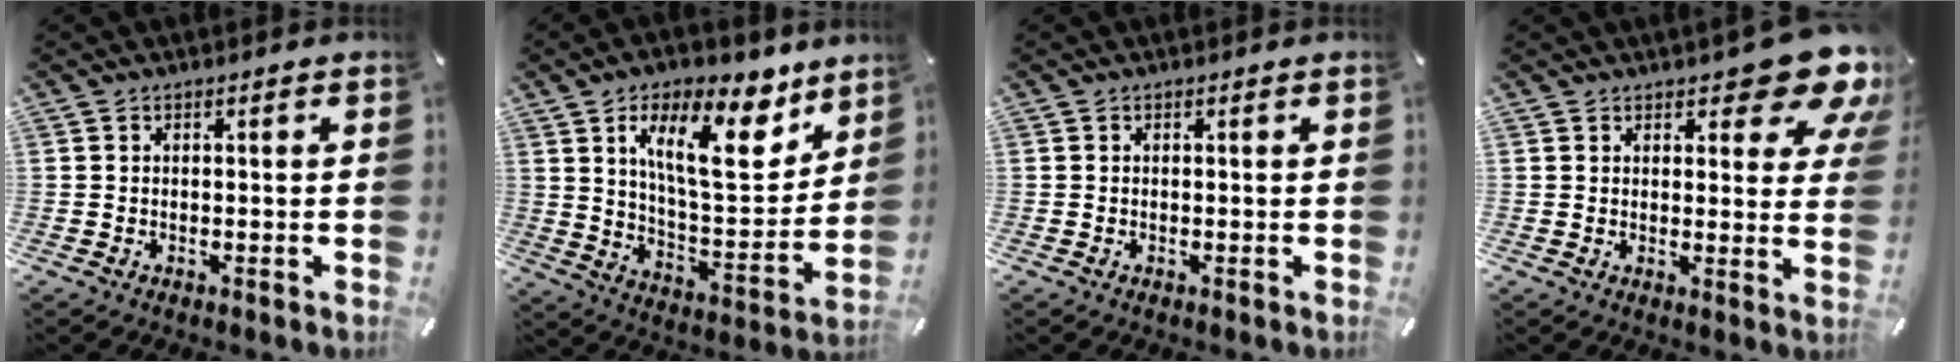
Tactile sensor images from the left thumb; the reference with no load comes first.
{"total": 19.8, "force": [10.8, 8.4, 14.4], "torque": [-0.220, -0.054, 0.174]}
{"total": 0.0}
{"total": 11.6, "force": [7.9, 5.0, 6.9], "torque": [-0.070, -0.059, 0.136]}